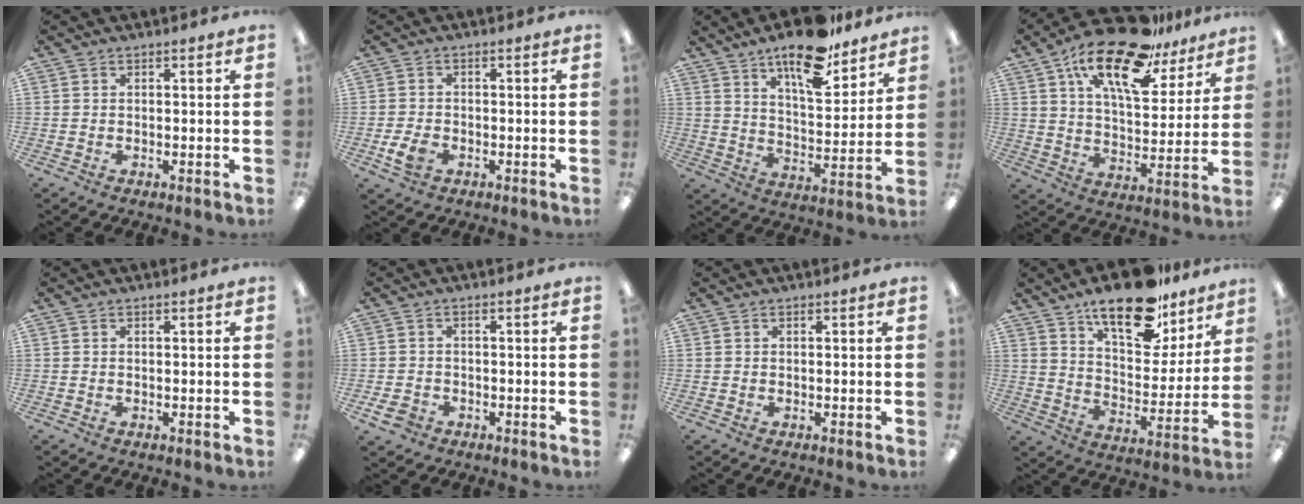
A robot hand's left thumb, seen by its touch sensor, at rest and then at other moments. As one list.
[{"total": 4.4, "force": [-1.8, 2.8, 2.9], "torque": [-0.064, 0.003, -0.033]}, {"total": 16.2, "force": [12.4, 5.2, 9.1], "torque": [-0.138, -0.073, 0.208]}, {"total": 21.2, "force": [13.7, 8.6, 13.7], "torque": [-0.229, -0.070, 0.232]}, {"total": 0.0}, {"total": 3.4, "force": [-1.9, 2.3, 1.5], "torque": [-0.035, 0.005, -0.036]}, {"total": 0.0}, {"total": 19.9, "force": [14.4, 8.3, 10.8], "torque": [-0.163, -0.089, 0.245]}]